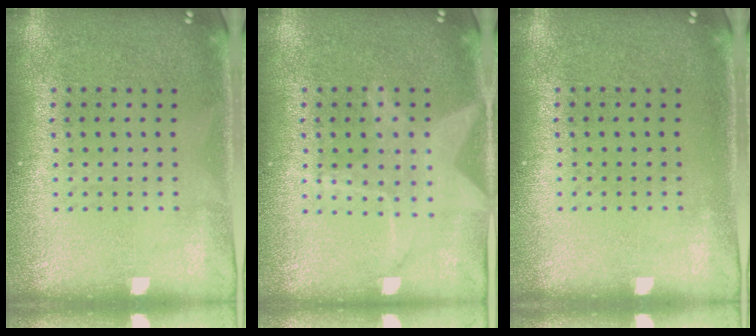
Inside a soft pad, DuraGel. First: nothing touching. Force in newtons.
{"total": 1.6, "press": 1.6, "slide": 0.2}
{"total": 0.0}